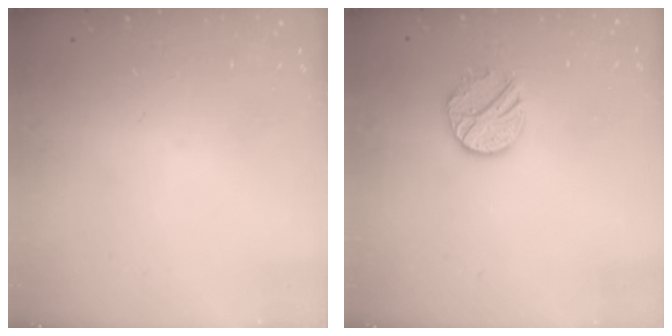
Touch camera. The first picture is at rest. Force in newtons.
{"total": 9.4, "press": 9.4, "slide": 0.2}